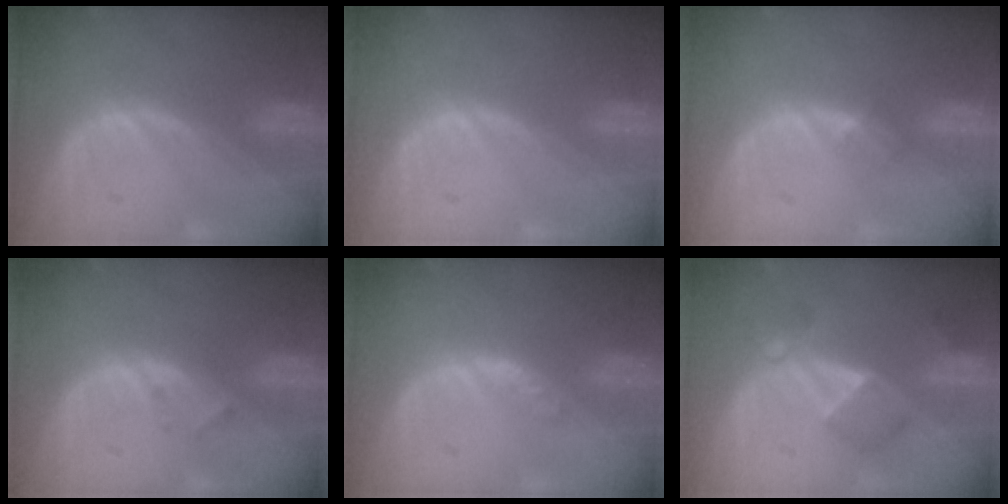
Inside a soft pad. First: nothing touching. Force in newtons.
{"total": 0.0}
{"total": 1.5, "press": 1.2, "slide": 1.0}
{"total": 1.3, "press": 1.3, "slide": 0.4}
{"total": 1.4, "press": 1.4, "slide": 0.1}
{"total": 5.4, "press": 5.1, "slide": 2.0}